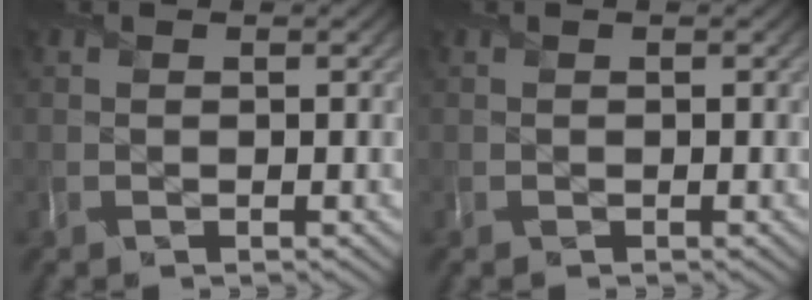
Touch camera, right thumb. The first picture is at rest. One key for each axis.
{"total": 0.0}